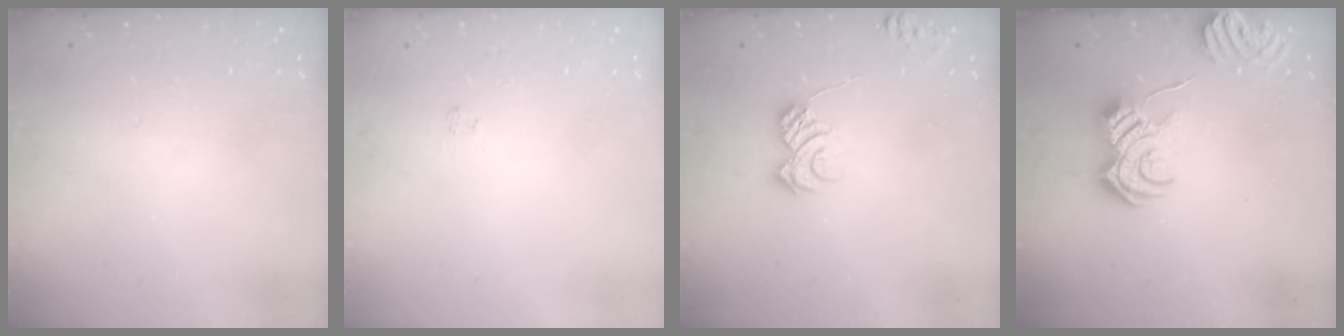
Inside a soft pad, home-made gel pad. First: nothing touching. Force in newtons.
{"total": 1.7, "press": 1.2, "slide": 1.1}
{"total": 7.7, "press": 7.7, "slide": 0.9}
{"total": 11.9, "press": 11.9, "slide": 0.7}